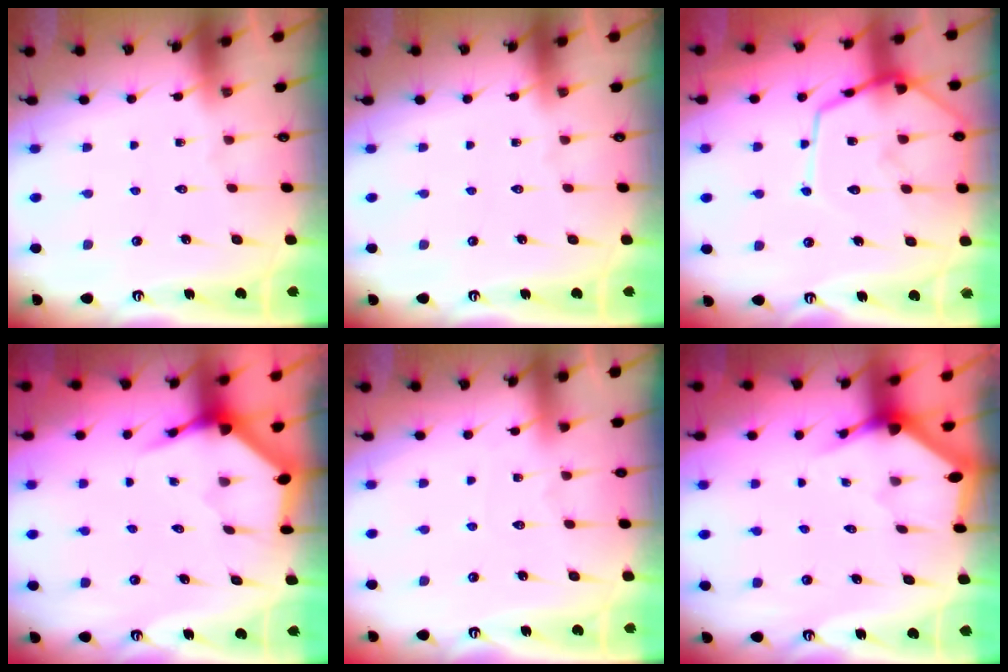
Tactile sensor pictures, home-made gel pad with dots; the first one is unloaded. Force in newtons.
{"total": 0.0}
{"total": 13.7, "press": 13.7, "slide": 1.3}
{"total": 3.9, "press": 3.9, "slide": 0.5}
{"total": 2.9, "press": 2.9, "slide": 0.3}
{"total": 3.0, "press": 3.0, "slide": 0.2}